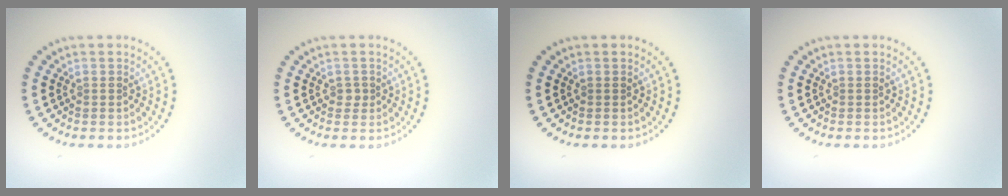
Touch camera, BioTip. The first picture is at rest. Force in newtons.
{"total": 0.7, "press": 0.6, "slide": 0.4}
{"total": 0.0}
{"total": 0.0}